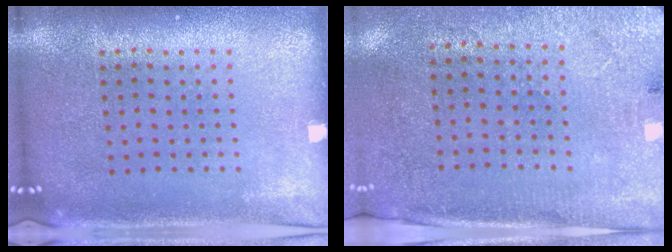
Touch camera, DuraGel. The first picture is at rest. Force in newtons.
{"total": 2.7, "press": 2.3, "slide": 1.5}